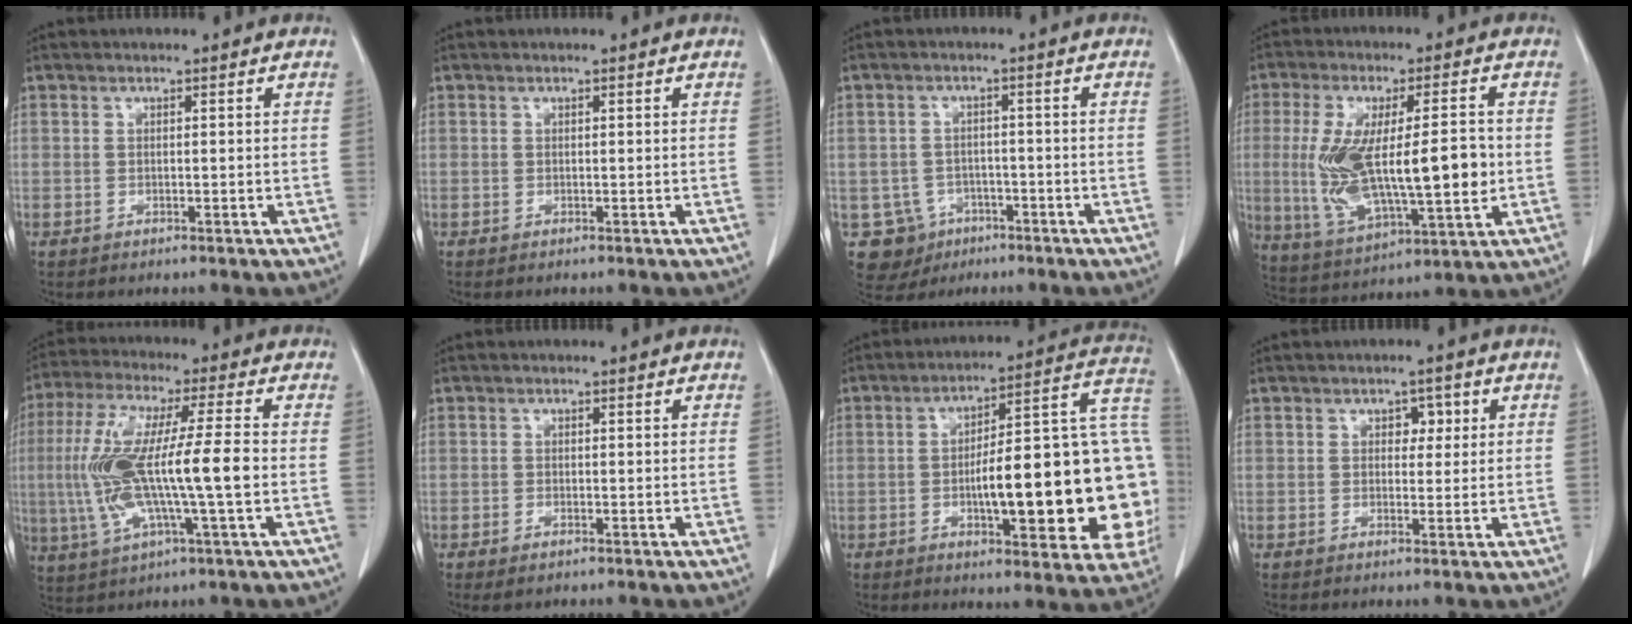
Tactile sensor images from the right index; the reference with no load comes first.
{"total": 0.0}
{"total": 6.9, "force": [-2.7, 6.3, 0.6], "torque": [-0.013, 0.010, -0.034]}
{"total": 17.8, "force": [-0.6, 4.8, 17.1], "torque": [-0.330, -0.005, 0.002]}
{"total": 15.0, "force": [-1.3, 1.4, 14.9], "torque": [-0.303, 0.005, -0.025]}
{"total": 1.4, "force": [-0.8, 0.6, 1.0], "torque": [-0.014, -0.002, -0.009]}
{"total": 26.3, "force": [-3.6, 5.8, 25.4], "torque": [-0.259, 0.033, -0.046]}
{"total": 2.7, "force": [0.9, 1.8, 1.8], "torque": [-0.017, 0.010, 0.011]}